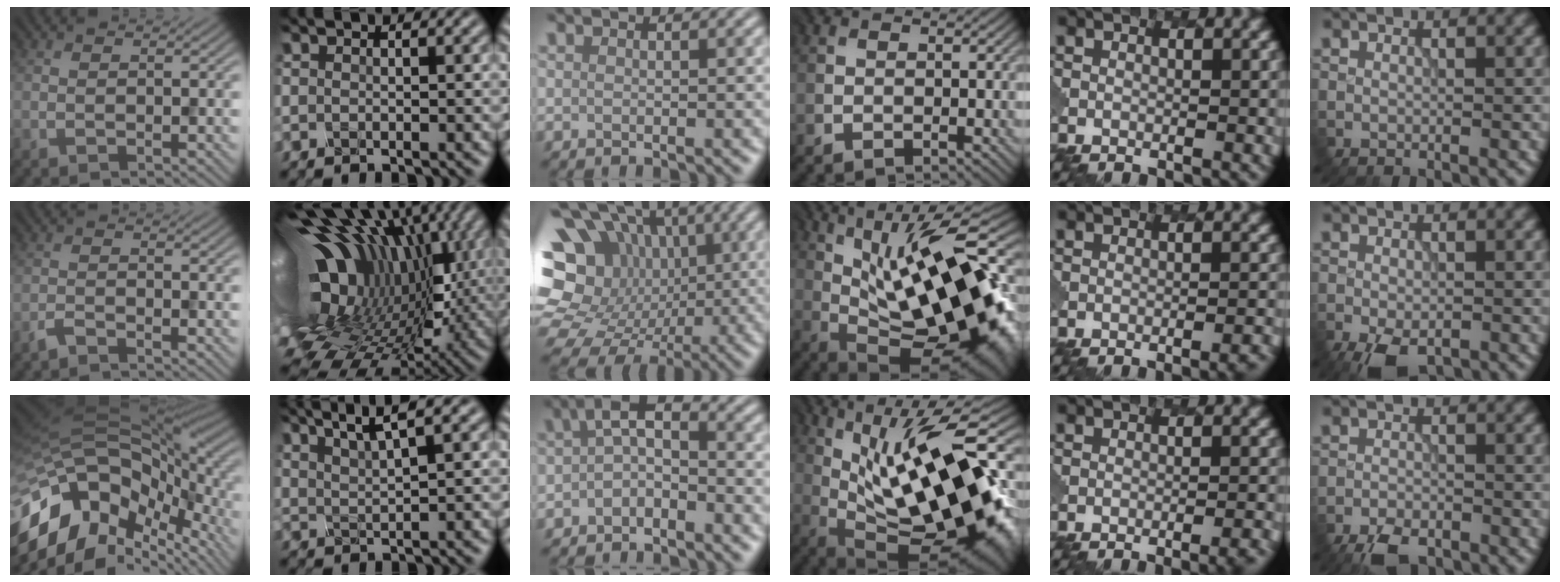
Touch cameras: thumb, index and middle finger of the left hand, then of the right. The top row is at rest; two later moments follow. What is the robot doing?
{"motion": "dispense", "object": "toothpaste"}